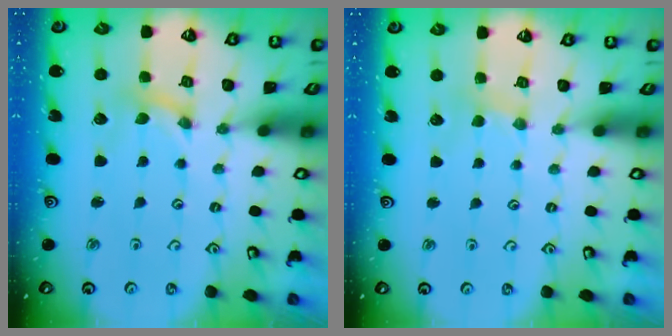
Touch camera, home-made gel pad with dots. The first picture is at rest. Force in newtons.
{"total": 1.9, "press": 1.8, "slide": 0.4}